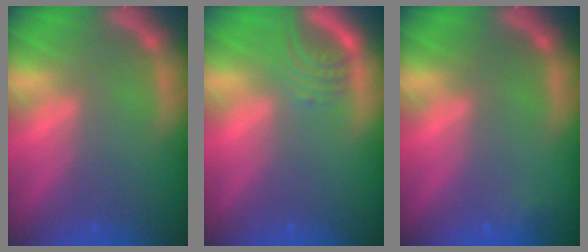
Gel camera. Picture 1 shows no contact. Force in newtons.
{"total": 3.0}
{"total": 0.9}